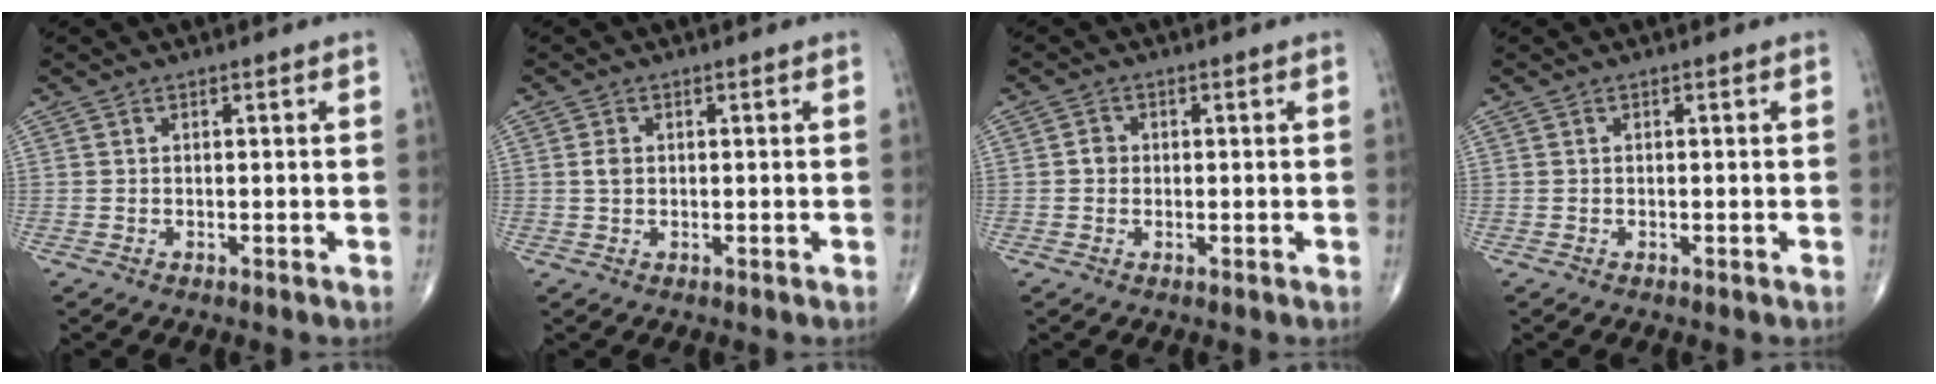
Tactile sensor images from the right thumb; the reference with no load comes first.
{"total": 1.6, "force": [0.2, 1.2, 1.1], "torque": [-0.018, 0.002, 0.004]}
{"total": 1.8, "force": [-0.1, 1.6, 0.7], "torque": [-0.002, 0.005, -0.004]}
{"total": 0.0}